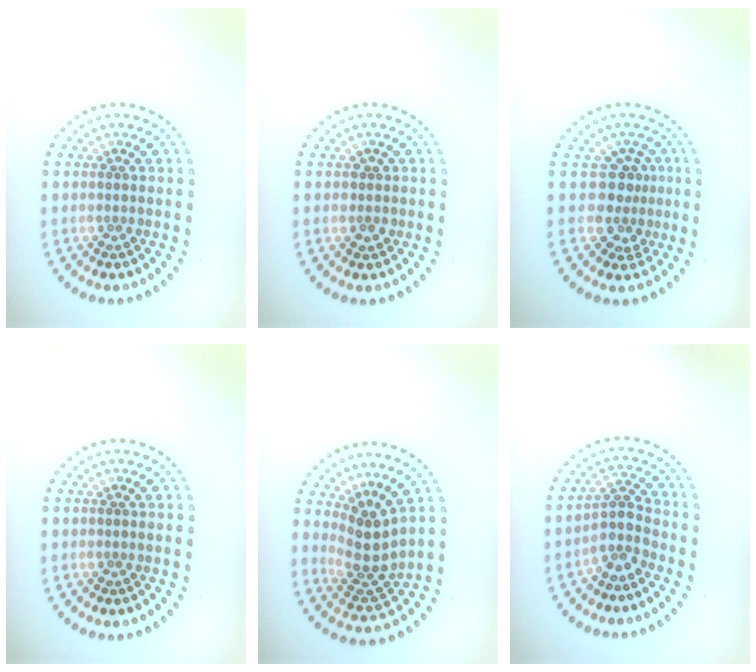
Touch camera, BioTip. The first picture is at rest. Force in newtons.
{"total": 1.2, "press": 1.1, "slide": 0.6}
{"total": 2.8, "press": 2.0, "slide": 2.0}
{"total": 0.0}
{"total": 3.6, "press": 2.9, "slide": 2.1}
{"total": 2.8, "press": 2.1, "slide": 1.9}